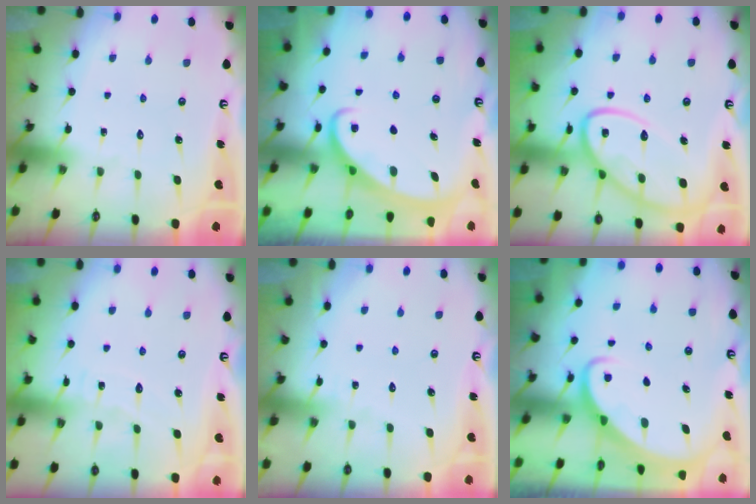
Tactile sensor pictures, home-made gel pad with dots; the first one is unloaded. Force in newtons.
{"total": 2.6, "press": 2.6, "slide": 0.4}
{"total": 16.2, "press": 16.2, "slide": 1.4}
{"total": 4.6, "press": 4.6, "slide": 0.5}
{"total": 3.1, "press": 3.1, "slide": 0.4}
{"total": 2.7, "press": 2.7, "slide": 0.2}